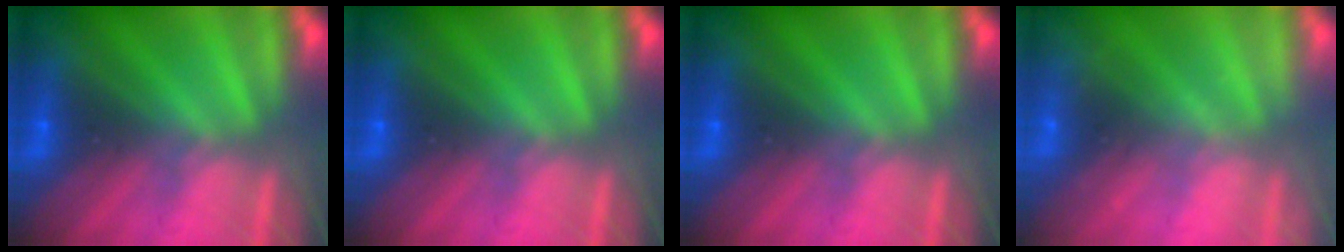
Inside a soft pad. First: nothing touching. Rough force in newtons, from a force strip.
{"total": 0.0}
{"total": 0.0}
{"total": 2.1}